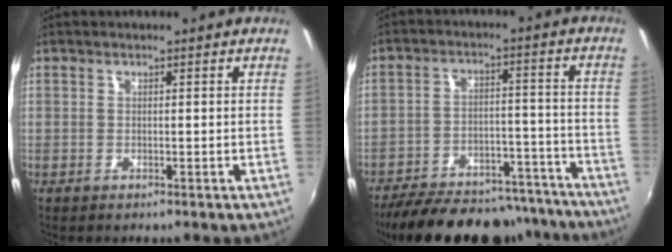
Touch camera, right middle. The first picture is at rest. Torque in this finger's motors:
{"motor_torque": [1.07, -1.06, 0.25, 0.12]}